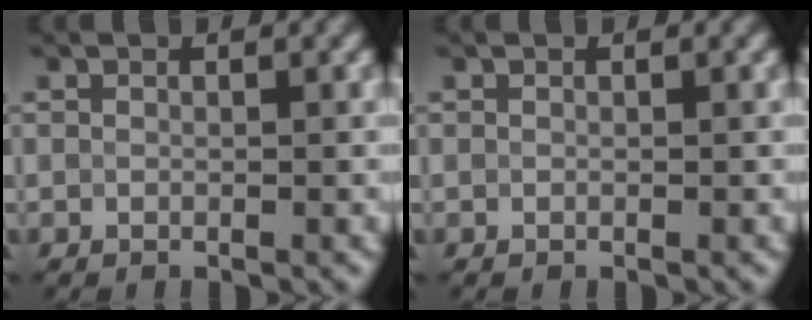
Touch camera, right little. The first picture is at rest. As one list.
[{"total": 0.0}]